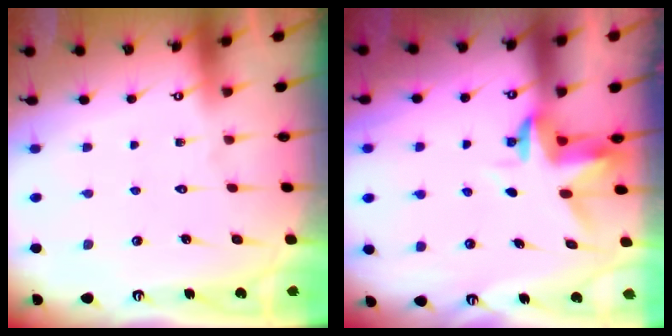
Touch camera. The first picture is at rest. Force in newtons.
{"total": 3.4, "press": 3.3, "slide": 0.4}